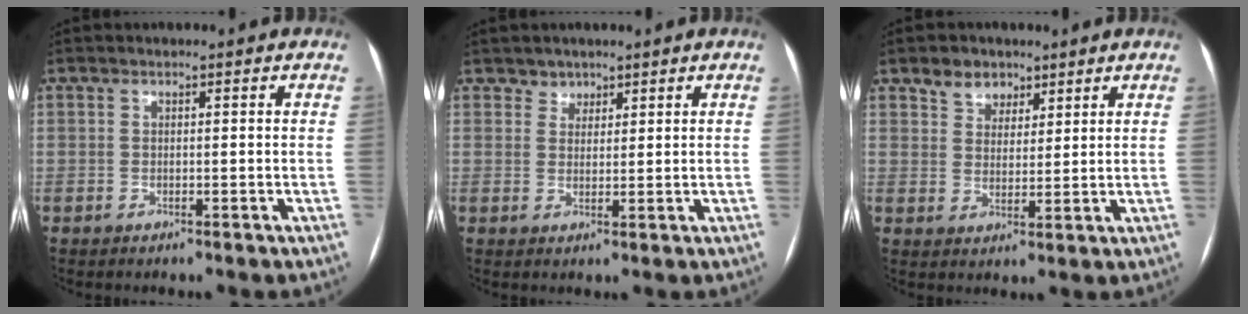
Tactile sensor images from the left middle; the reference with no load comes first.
{"total": 2.0, "force": [1.5, 1.3, -0.2], "torque": [0.010, 0.001, 0.021]}
{"total": 4.6, "force": [3.2, 3.2, 1.0], "torque": [-0.020, 0.007, 0.058]}